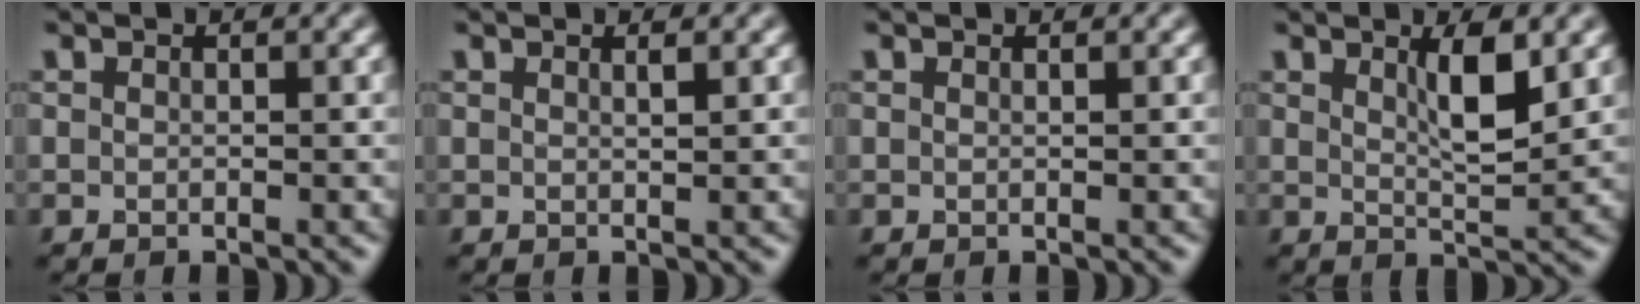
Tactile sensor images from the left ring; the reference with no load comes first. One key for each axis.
{"total": 0.9, "fx": 0.5, "fy": 0.3, "fz": 0.7, "tx": -0.005, "ty": 0.002, "tz": 0.006}
{"total": 0.0}
{"total": 3.5, "fx": 1.5, "fy": 0.8, "fz": 3.1, "tx": -0.052, "ty": -0.006, "tz": 0.026}